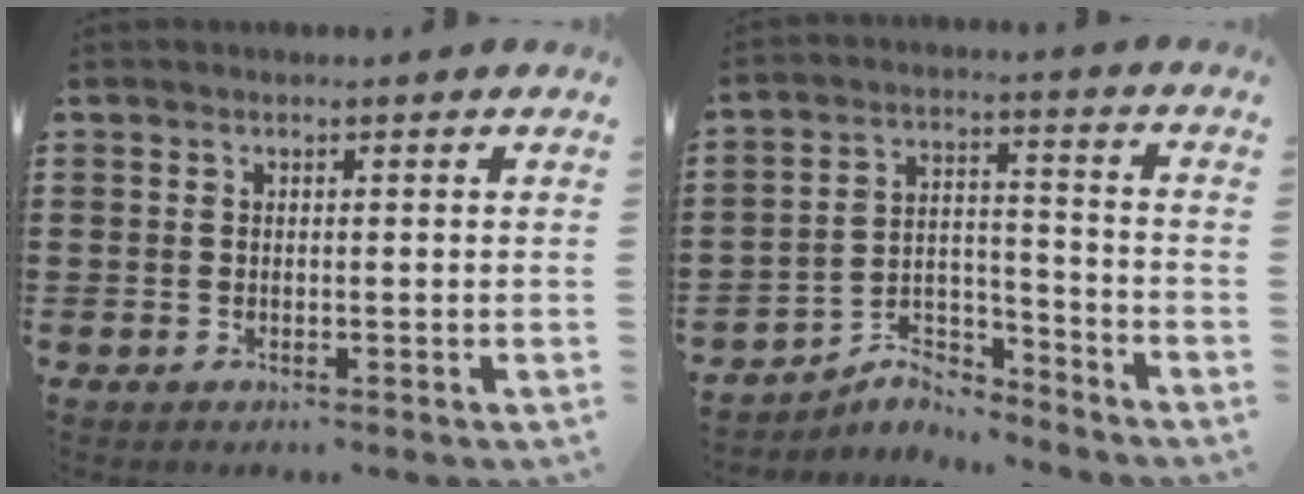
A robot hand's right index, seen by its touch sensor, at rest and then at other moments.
{"total": 6.5, "force": [-6.0, 1.8, 1.6], "torque": [-0.032, 0.014, -0.117]}